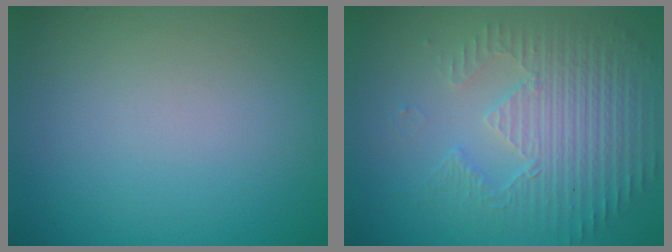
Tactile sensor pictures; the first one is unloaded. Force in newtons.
{"total": 3.8, "press": 3.6, "slide": 1.3}